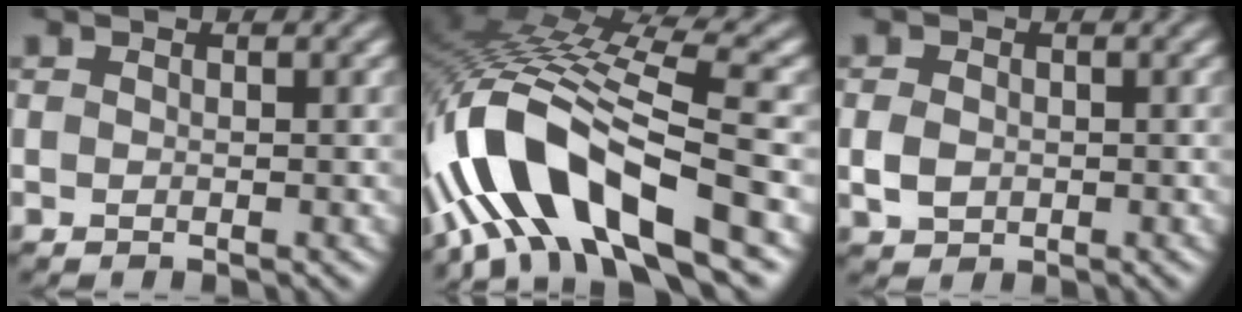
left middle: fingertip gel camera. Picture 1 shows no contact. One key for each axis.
{"total": 11.8, "fx": -5.8, "fy": 3.9, "fz": 9.5, "tx": -0.184, "ty": 0.015, "tz": -0.108}
{"total": 1.8, "fx": -0.5, "fy": 1.5, "fz": 1.0, "tx": -0.023, "ty": -0.005, "tz": -0.010}